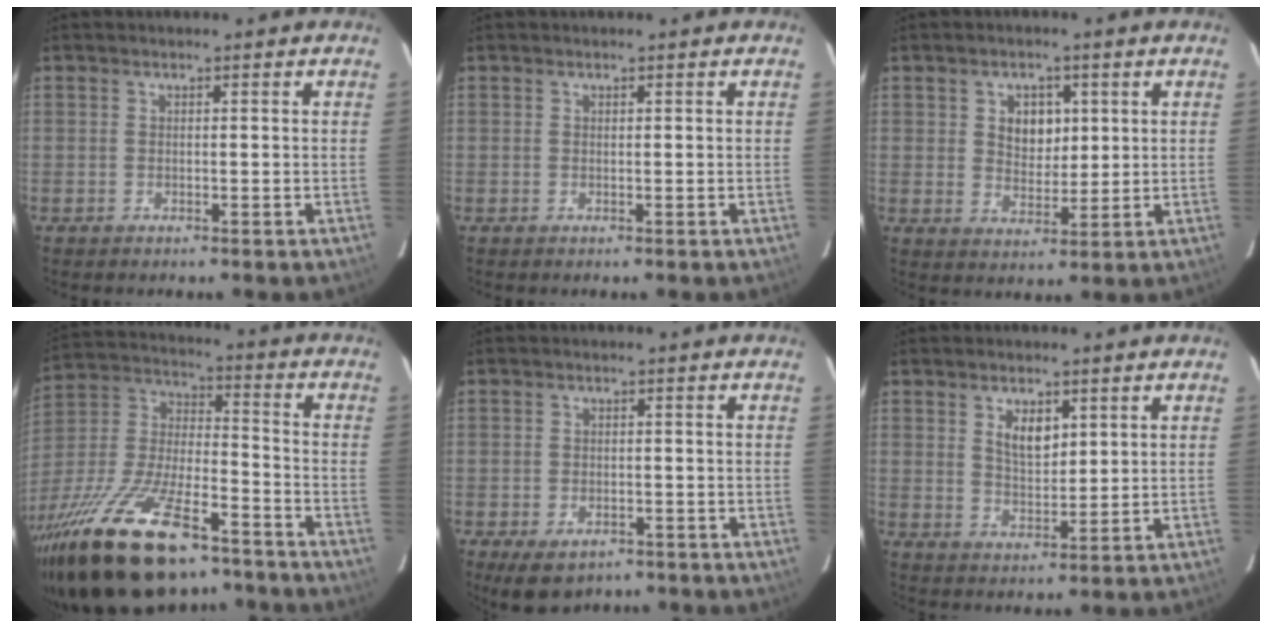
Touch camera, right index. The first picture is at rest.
{"total": 0.0}
{"total": 5.7, "force": [1.6, 4.2, 3.4], "torque": [-0.053, 0.006, 0.034]}
{"total": 29.3, "force": [-20.2, 10.7, 18.3], "torque": [-0.370, -0.032, -0.329]}
{"total": 6.6, "force": [-4.1, 3.7, 3.5], "torque": [-0.072, -0.016, -0.057]}
{"total": 5.3, "force": [2.3, 2.7, 3.9], "torque": [-0.065, 0.001, 0.046]}